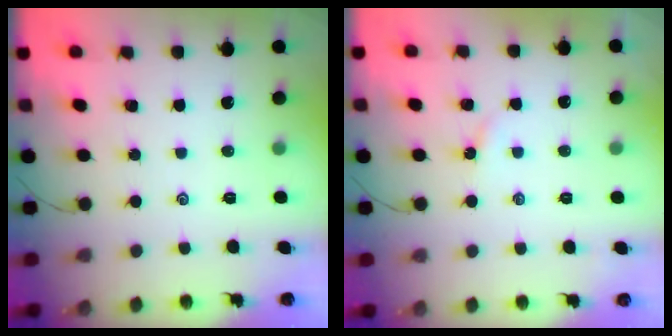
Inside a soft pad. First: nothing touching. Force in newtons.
{"total": 1.7, "press": 1.6, "slide": 0.3}